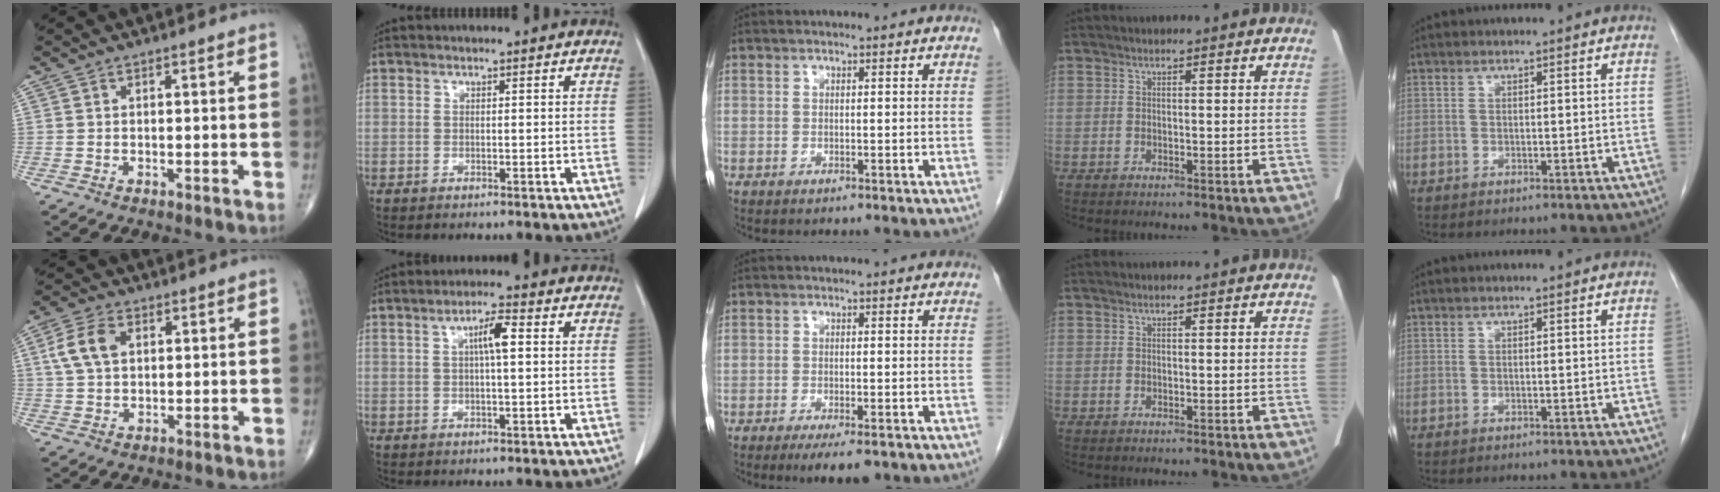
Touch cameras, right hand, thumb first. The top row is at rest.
{"thumb": {"total": 7.2, "force": [2.0, 4.6, 5.1], "torque": [-0.102, 0.006, 0.037]}, "index": {"total": 4.2, "force": [0.9, 0.5, 4.1], "torque": [-0.072, 0.008, 0.014]}, "middle": {"total": 4.6, "force": [-3.1, 1.0, 3.3], "torque": [-0.043, -0.009, -0.042]}}